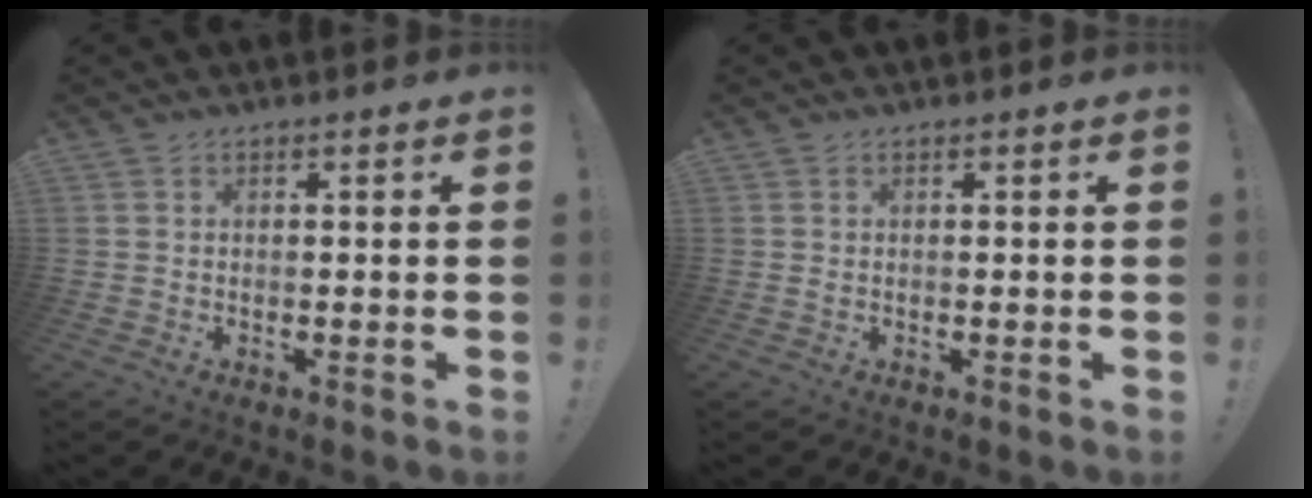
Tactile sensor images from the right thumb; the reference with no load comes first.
{"total": 0.0}